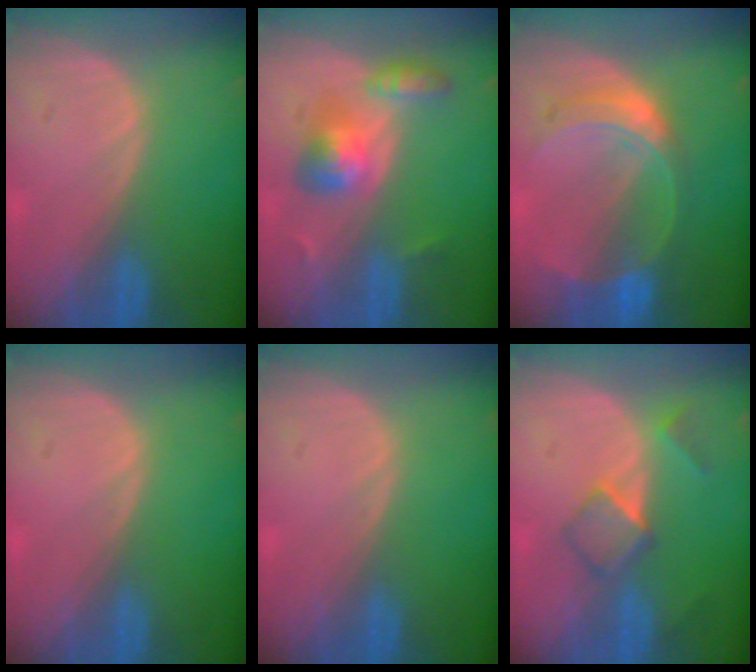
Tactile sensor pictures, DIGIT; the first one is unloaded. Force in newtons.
{"total": 5.7, "press": 5.5, "slide": 1.5}
{"total": 7.6, "press": 6.6, "slide": 3.7}
{"total": 0.0}
{"total": 0.0}
{"total": 5.3, "press": 4.7, "slide": 2.4}